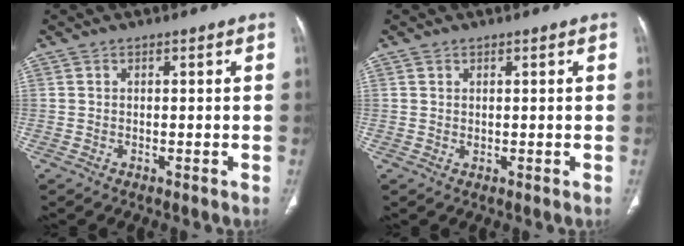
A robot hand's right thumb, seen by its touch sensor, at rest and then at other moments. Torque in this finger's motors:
{"motor_torque": [-0.14, 0.04, -0.03, -0.11, 0.00]}